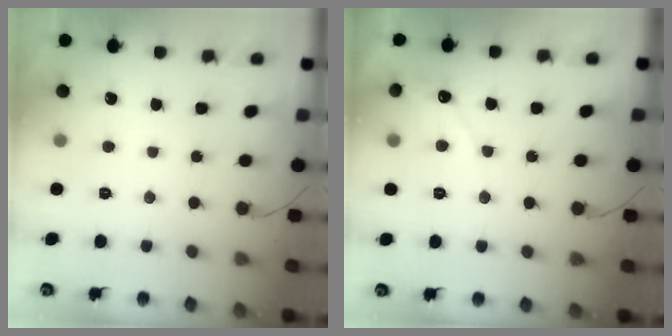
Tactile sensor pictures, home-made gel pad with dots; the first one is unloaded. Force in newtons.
{"total": 3.7, "press": 3.6, "slide": 0.3}